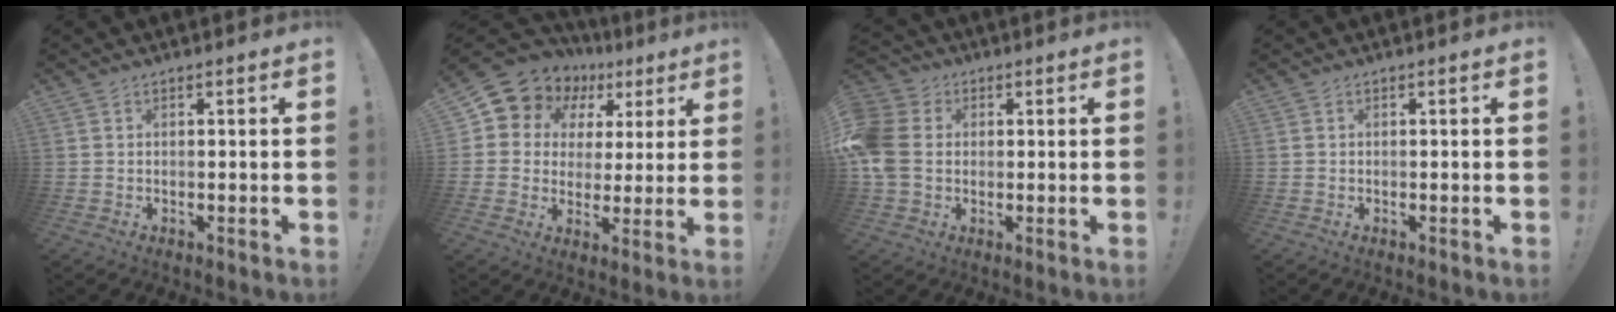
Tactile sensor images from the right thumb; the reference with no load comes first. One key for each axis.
{"total": 10.0, "fx": 5.9, "fy": 7.5, "fz": 2.9, "tx": -0.059, "ty": -0.046, "tz": 0.110}
{"total": 12.2, "fx": 0.3, "fy": 9.7, "fz": 7.3, "tx": -0.155, "ty": 0.012, "tz": 0.009}
{"total": 0.0}